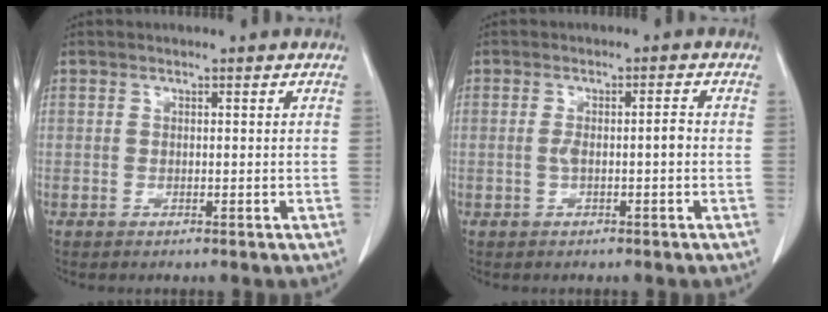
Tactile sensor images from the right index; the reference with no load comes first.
{"total": 2.8, "force": [-0.4, 0.5, 2.8], "torque": [-0.049, 0.009, -0.003]}